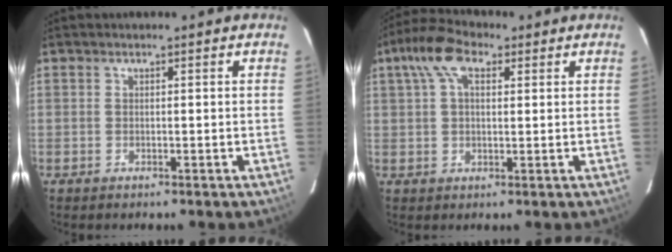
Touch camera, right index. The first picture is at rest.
{"total": 8.0, "force": [3.3, 4.1, 6.1], "torque": [-0.122, 0.029, 0.056]}